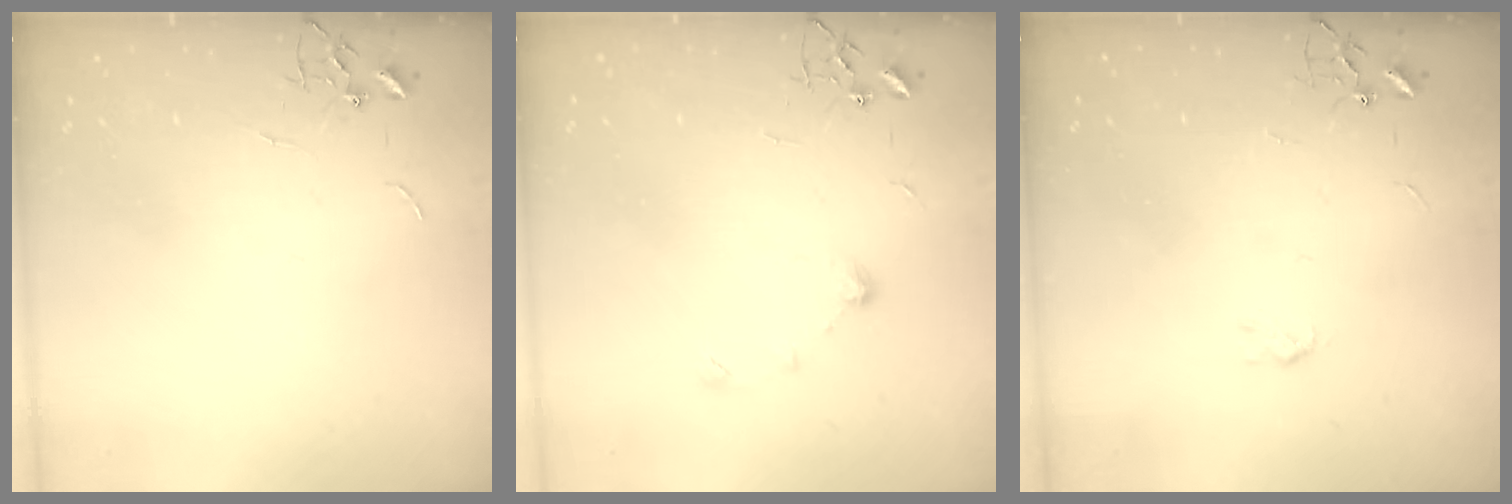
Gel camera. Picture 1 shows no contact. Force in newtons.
{"total": 7.2, "press": 7.1, "slide": 1.0}
{"total": 3.2, "press": 3.2, "slide": 0.5}